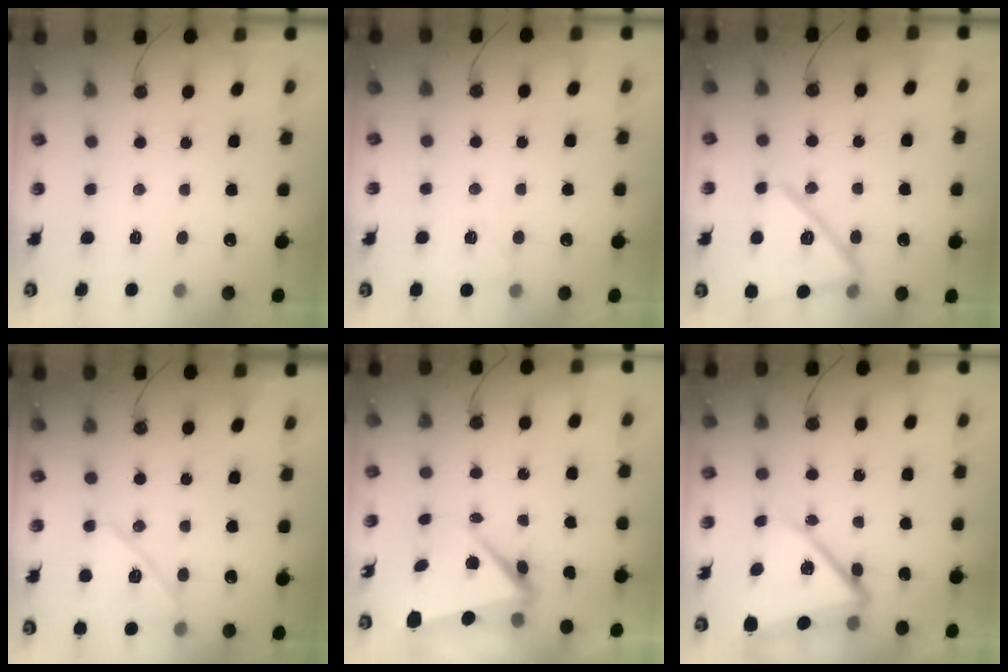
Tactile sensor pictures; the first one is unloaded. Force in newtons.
{"total": 5.7, "press": 5.2, "slide": 2.3}
{"total": 18.6, "press": 18.6, "slide": 1.2}
{"total": 13.2, "press": 13.2, "slide": 0.6}
{"total": 8.1, "press": 8.1, "slide": 0.4}
{"total": 14.3, "press": 14.2, "slide": 1.6}